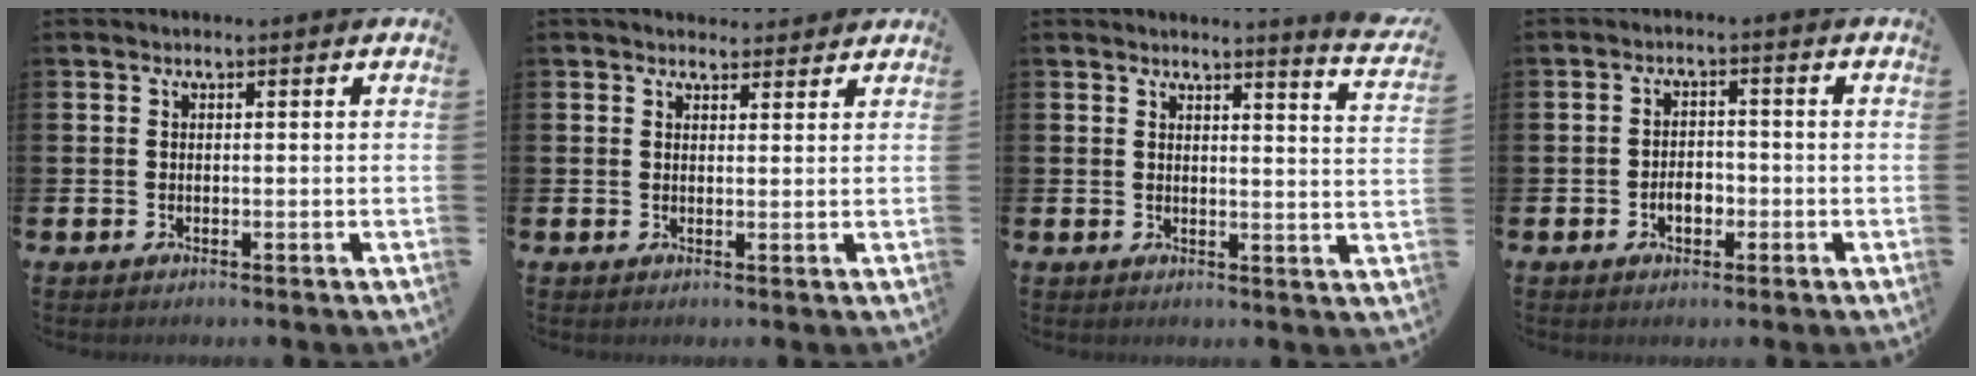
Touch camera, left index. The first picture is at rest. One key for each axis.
{"total": 2.4, "fx": 2.2, "fy": 0.8, "fz": 0.1, "tx": 0.001, "ty": -0.008, "tz": 0.039}
{"total": 3.3, "fx": 3.2, "fy": -0.5, "fz": 0.9, "tx": -0.007, "ty": -0.033, "tz": 0.050}
{"total": 2.9, "fx": -1.0, "fy": 1.8, "fz": 1.9, "tx": -0.030, "ty": 0.001, "tz": -0.023}